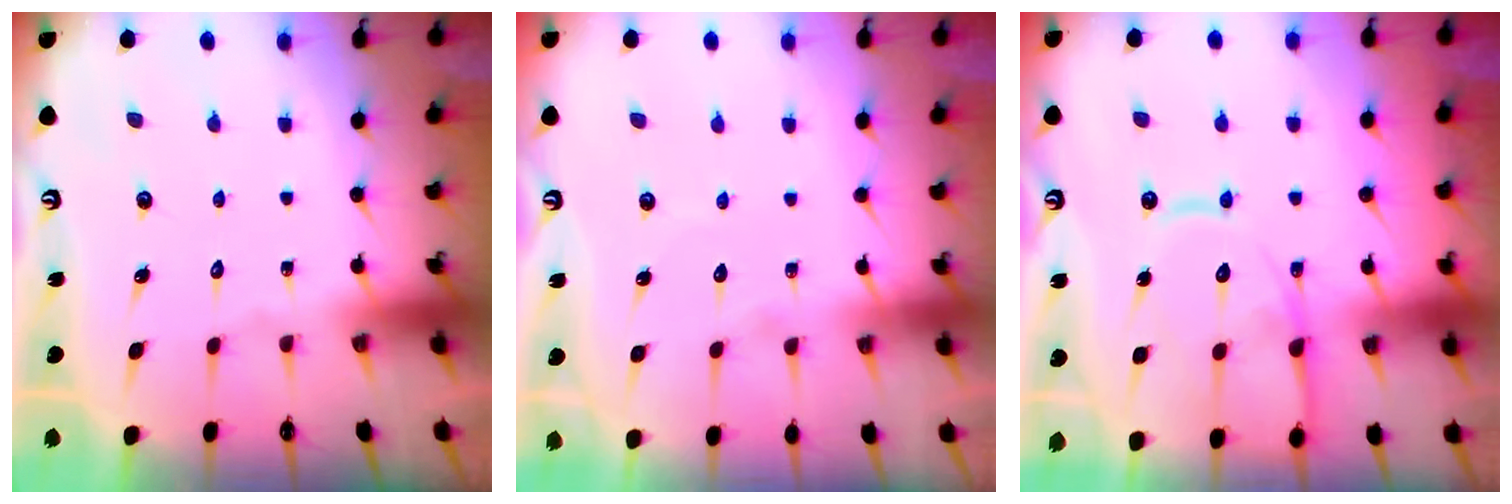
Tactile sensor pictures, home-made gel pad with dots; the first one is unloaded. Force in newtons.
{"total": 2.7, "press": 2.7, "slide": 0.3}
{"total": 13.9, "press": 13.8, "slide": 1.4}